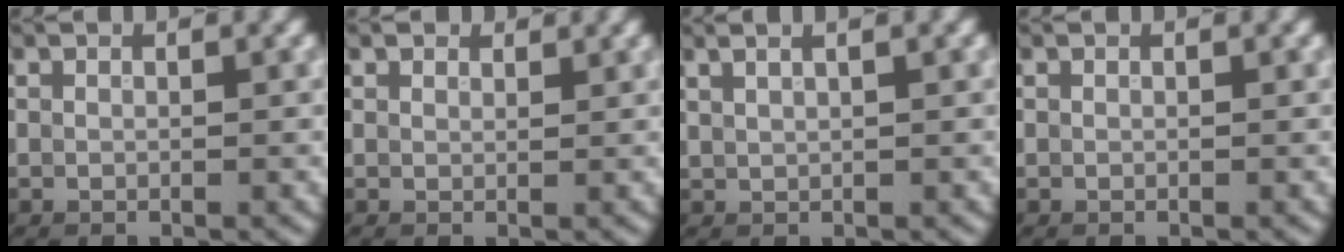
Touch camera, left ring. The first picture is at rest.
{"total": 1.4, "force": [1.2, 0.6, 0.3], "torque": [-0.009, 0.000, 0.013]}
{"total": 3.9, "force": [2.3, 1.7, 2.6], "torque": [-0.022, 0.026, 0.013]}
{"total": 0.0}